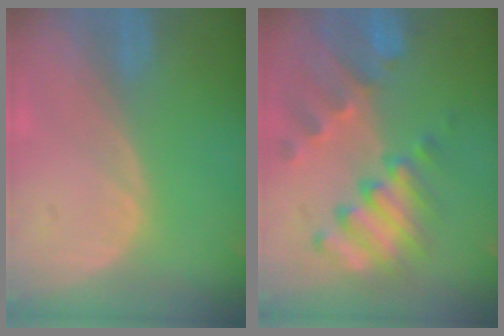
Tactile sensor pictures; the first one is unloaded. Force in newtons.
{"total": 10.3, "press": 9.0, "slide": 5.2}